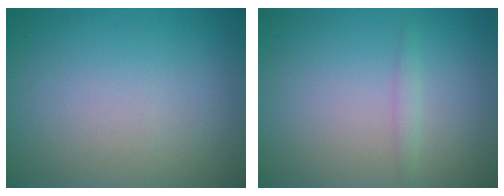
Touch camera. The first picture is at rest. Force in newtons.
{"total": 0.8, "press": 0.8, "slide": 0.0}